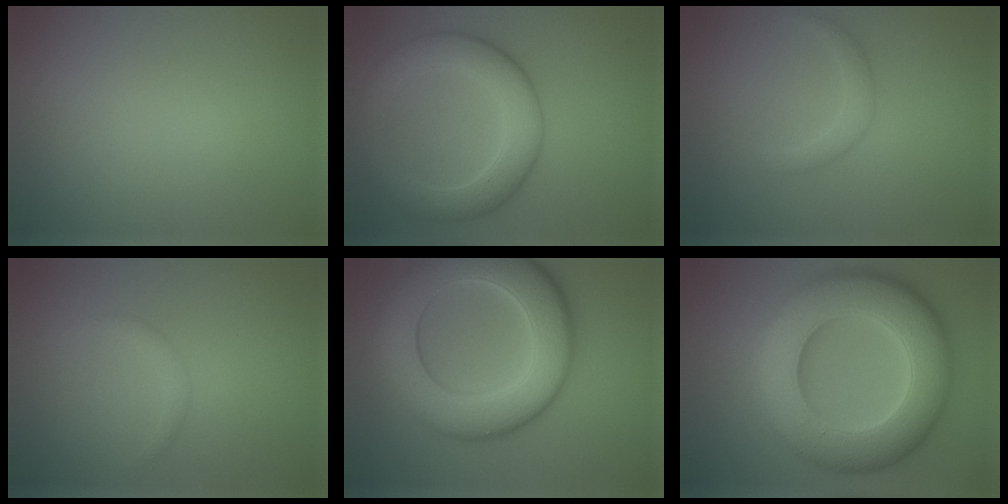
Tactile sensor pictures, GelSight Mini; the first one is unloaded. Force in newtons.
{"total": 6.2, "press": 6.2, "slide": 0.2}
{"total": 1.6, "press": 1.6, "slide": 0.1}
{"total": 0.9, "press": 0.9, "slide": 0.1}
{"total": 11.2, "press": 11.2, "slide": 0.1}
{"total": 13.2, "press": 13.1, "slide": 0.3}